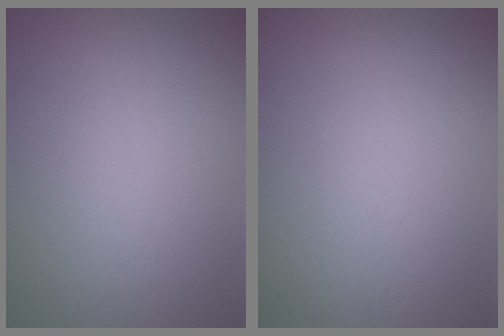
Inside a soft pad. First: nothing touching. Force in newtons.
{"total": 0.0}